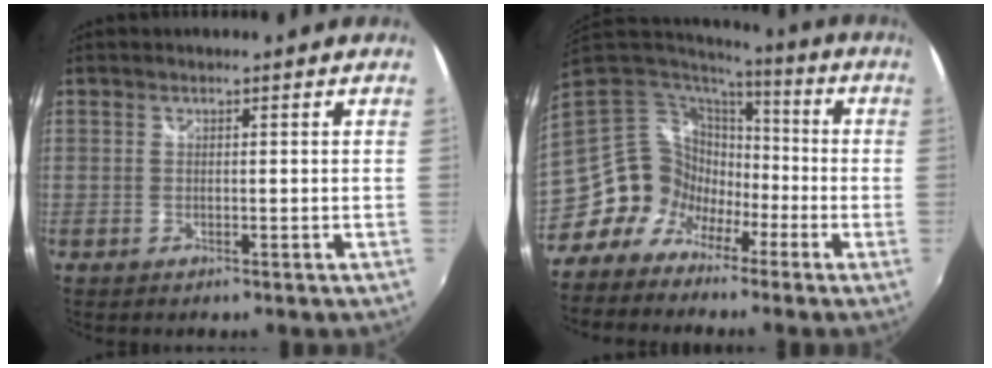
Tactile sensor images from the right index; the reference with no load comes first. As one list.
[{"total": 12.9, "force": [-6.6, 10.5, 3.5], "torque": [-0.080, 0.025, -0.121]}]